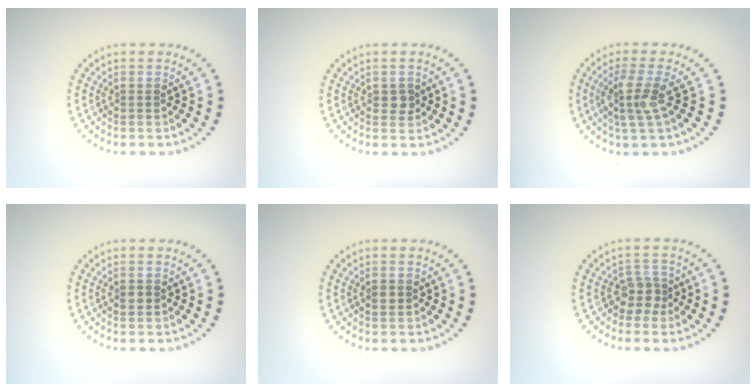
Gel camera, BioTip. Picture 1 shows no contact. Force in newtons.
{"total": 1.2, "press": 1.2, "slide": 0.1}
{"total": 3.1, "press": 2.7, "slide": 1.5}
{"total": 1.2, "press": 1.2, "slide": 0.0}
{"total": 1.1, "press": 1.1, "slide": 0.1}
{"total": 2.2, "press": 1.7, "slide": 1.4}